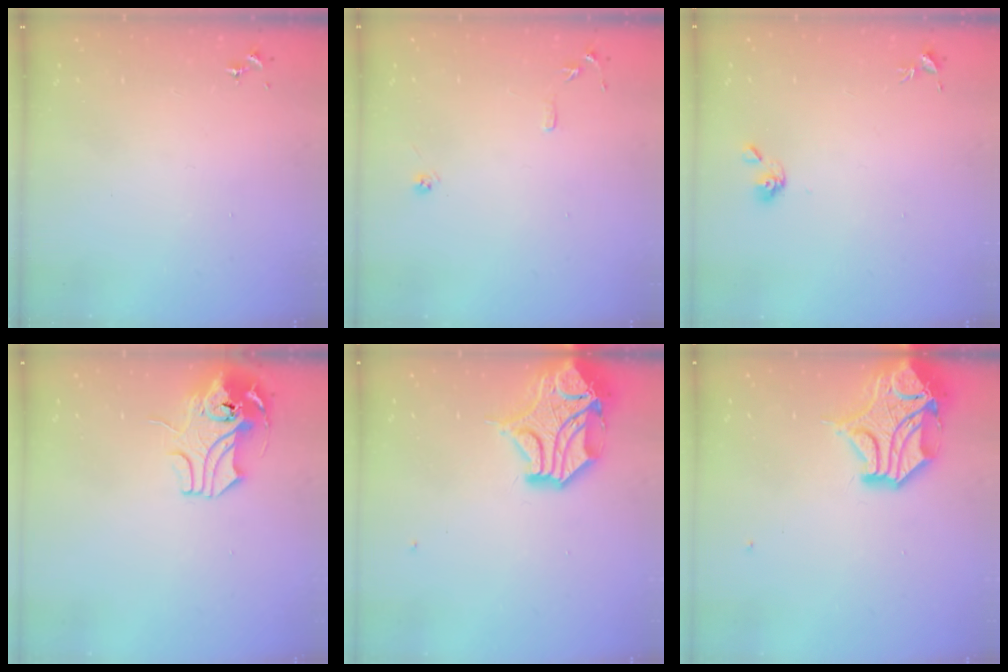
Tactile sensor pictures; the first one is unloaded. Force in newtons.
{"total": 7.9, "press": 7.9, "slide": 0.8}
{"total": 4.8, "press": 4.8, "slide": 0.8}
{"total": 12.2, "press": 12.1, "slide": 1.7}
{"total": 15.0, "press": 14.8, "slide": 2.2}
{"total": 15.0, "press": 14.8, "slide": 2.2}